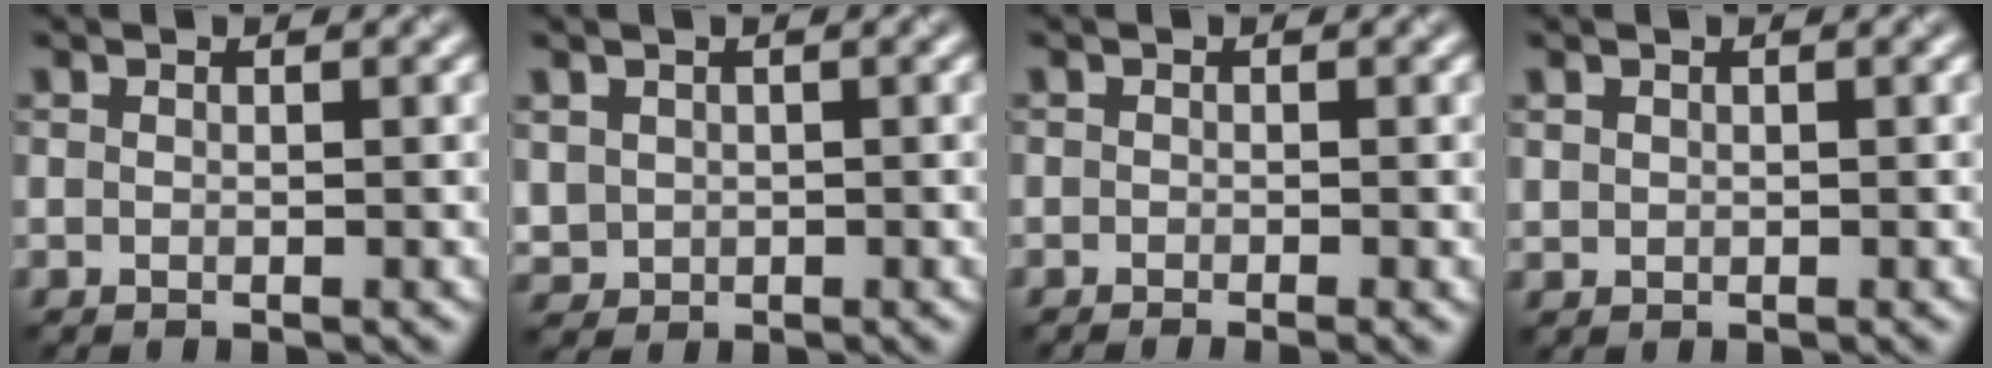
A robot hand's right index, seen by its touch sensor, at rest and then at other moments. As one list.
[{"total": 1.5, "force": [0.3, 1.4, 0.3], "torque": [-0.008, -0.005, 0.012]}, {"total": 1.0, "force": [-0.6, 0.2, 0.7], "torque": [-0.010, -0.006, -0.010]}, {"total": 0.6, "force": [0.3, 0.5, 0.1], "torque": [-0.001, -0.002, 0.009]}]